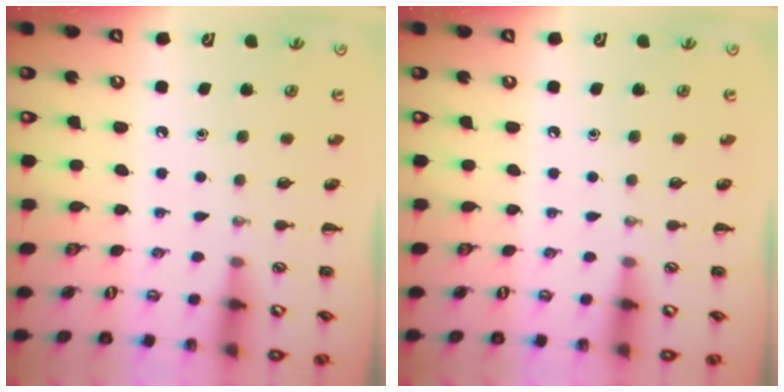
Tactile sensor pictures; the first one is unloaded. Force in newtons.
{"total": 0.0}